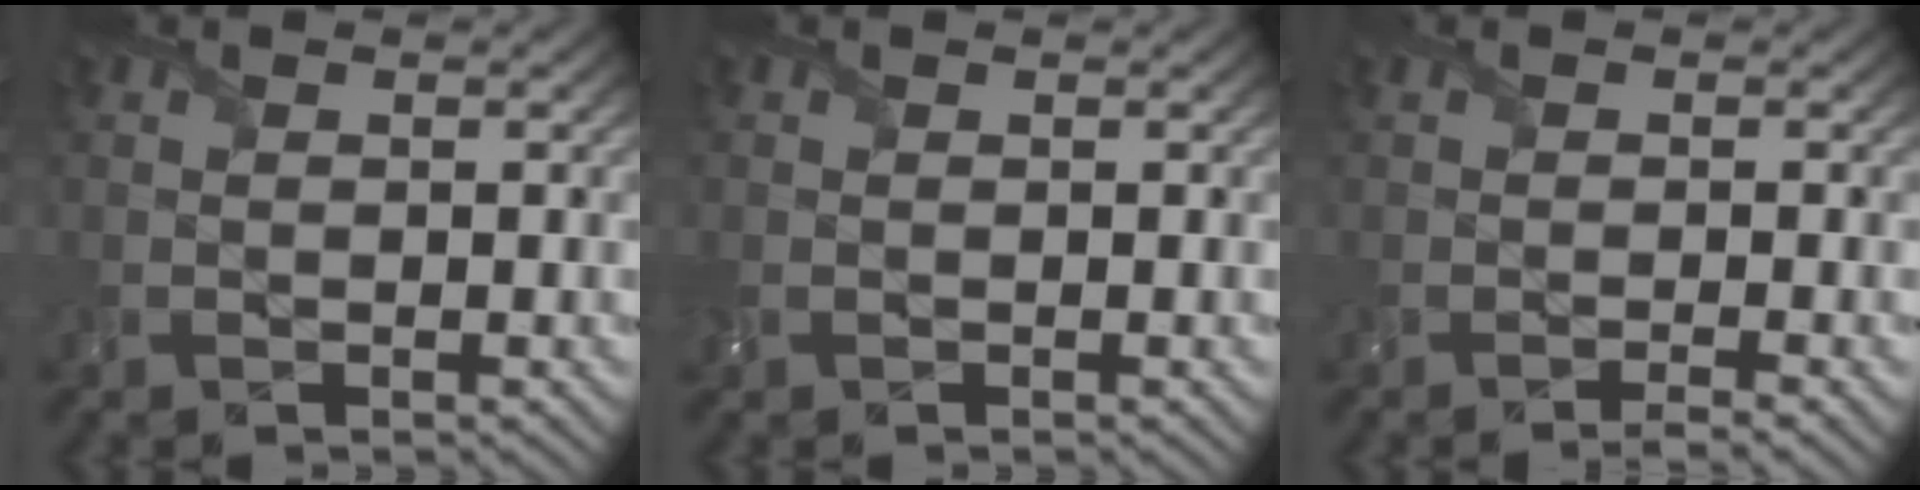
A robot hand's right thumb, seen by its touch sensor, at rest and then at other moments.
{"total": 1.0, "force": [-0.2, 0.8, 0.5], "torque": [-0.019, -0.001, -0.006]}
{"total": 1.6, "force": [-1.0, 0.0, 1.3], "torque": [-0.023, -0.003, -0.024]}